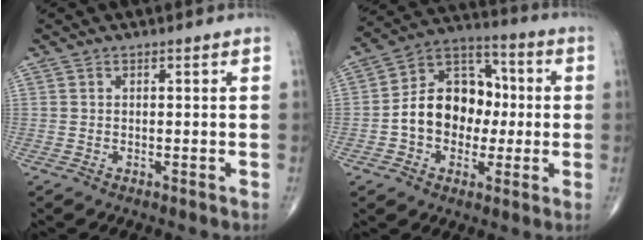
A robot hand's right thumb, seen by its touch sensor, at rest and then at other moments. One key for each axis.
{"total": 15.0, "fx": -0.9, "fy": 11.3, "fz": 9.8, "tx": -0.116, "ty": 0.041, "tz": -0.022}